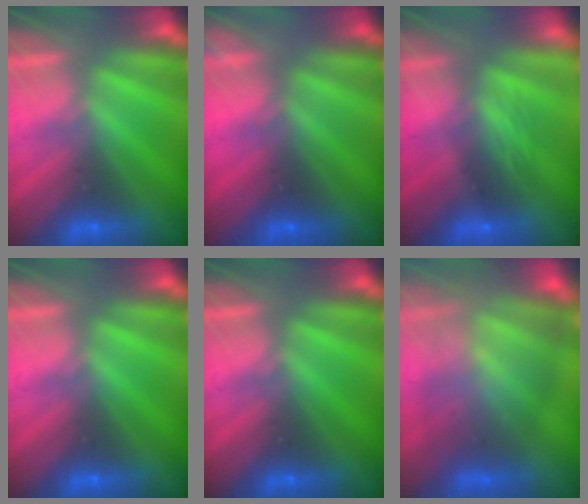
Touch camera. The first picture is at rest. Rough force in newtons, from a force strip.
{"total": 2.2}
{"total": 2.0}
{"total": 0.0}
{"total": 0.0}
{"total": 7.7}